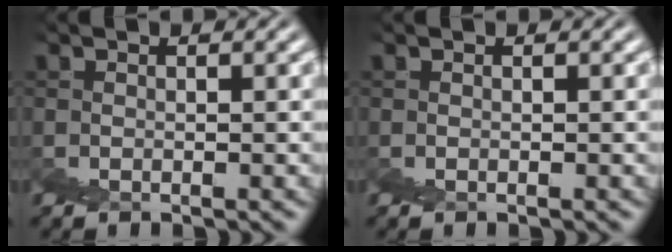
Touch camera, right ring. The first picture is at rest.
{"total": 0.0}